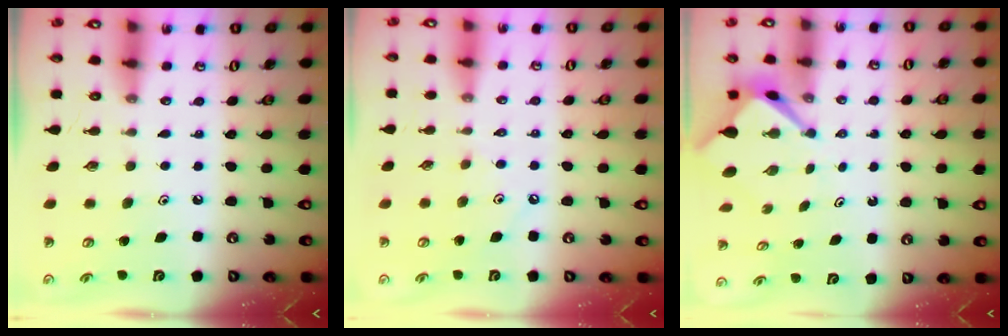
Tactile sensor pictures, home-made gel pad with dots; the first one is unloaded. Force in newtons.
{"total": 2.1, "press": 2.1, "slide": 0.4}
{"total": 3.5, "press": 3.5, "slide": 0.3}